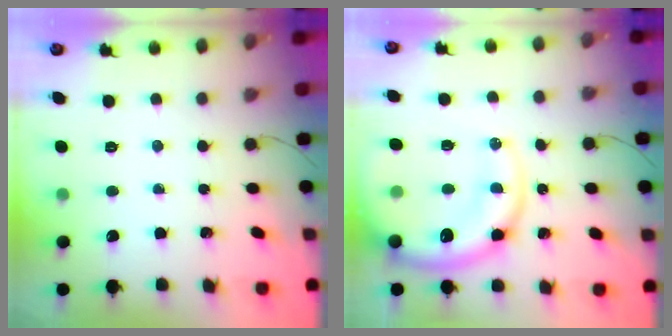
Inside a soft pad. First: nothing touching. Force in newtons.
{"total": 17.5, "press": 16.9, "slide": 4.5}